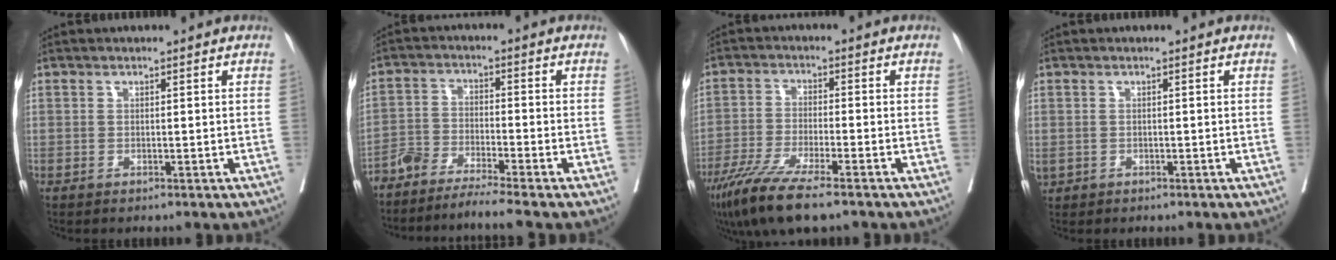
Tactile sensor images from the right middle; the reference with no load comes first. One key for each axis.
{"total": 6.2, "fx": -5.7, "fy": -1.6, "fz": 2.0, "tx": -0.038, "ty": -0.014, "tz": -0.104}
{"total": 10.4, "fx": -7.4, "fy": 1.1, "fz": 7.2, "tx": -0.133, "ty": -0.029, "tz": -0.129}
{"total": 1.6, "fx": -0.4, "fy": 1.4, "fz": 0.8, "tx": -0.027, "ty": 0.002, "tz": 0.003}